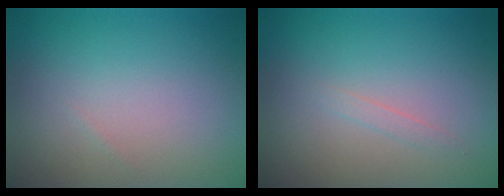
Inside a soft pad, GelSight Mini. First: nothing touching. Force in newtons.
{"total": 0.6, "press": 0.6, "slide": 0.0}